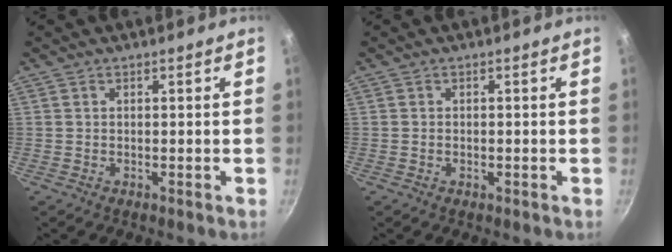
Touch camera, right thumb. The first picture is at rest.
{"total": 0.8, "force": [-0.3, 0.4, 0.5], "torque": [-0.009, 0.002, -0.004]}